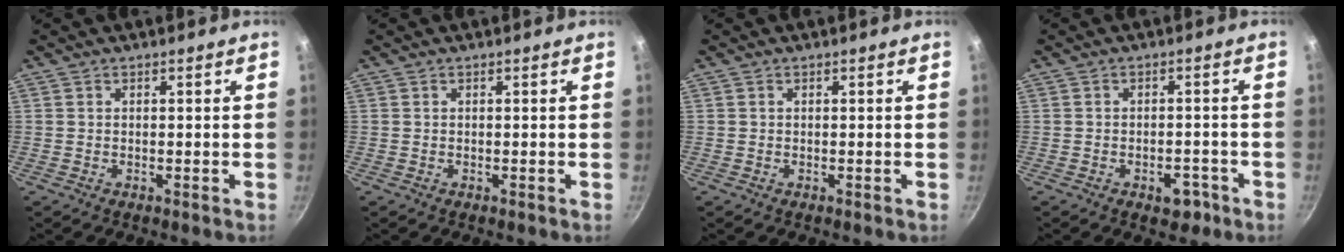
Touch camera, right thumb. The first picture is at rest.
{"total": 0.0}
{"total": 0.0}
{"total": 3.9, "force": [-2.2, 2.3, 2.4], "torque": [-0.017, 0.014, -0.029]}